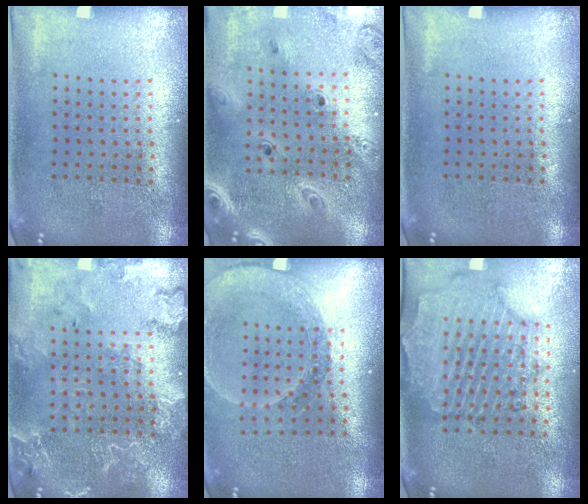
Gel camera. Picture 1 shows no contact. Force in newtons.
{"total": 2.7, "press": 2.3, "slide": 1.4}
{"total": 0.0}
{"total": 2.3, "press": 2.2, "slide": 0.4}
{"total": 1.5, "press": 1.5, "slide": 0.2}
{"total": 1.6, "press": 1.6, "slide": 0.3}